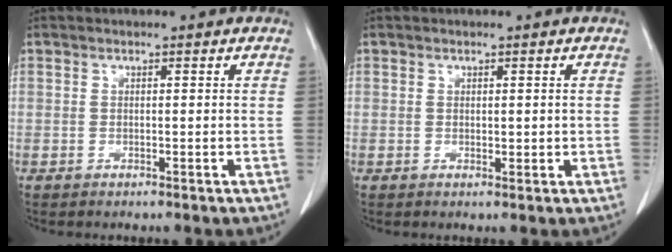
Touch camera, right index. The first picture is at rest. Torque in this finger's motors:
{"motor_torque": [-0.24, 0.50, -0.05, 0.03]}